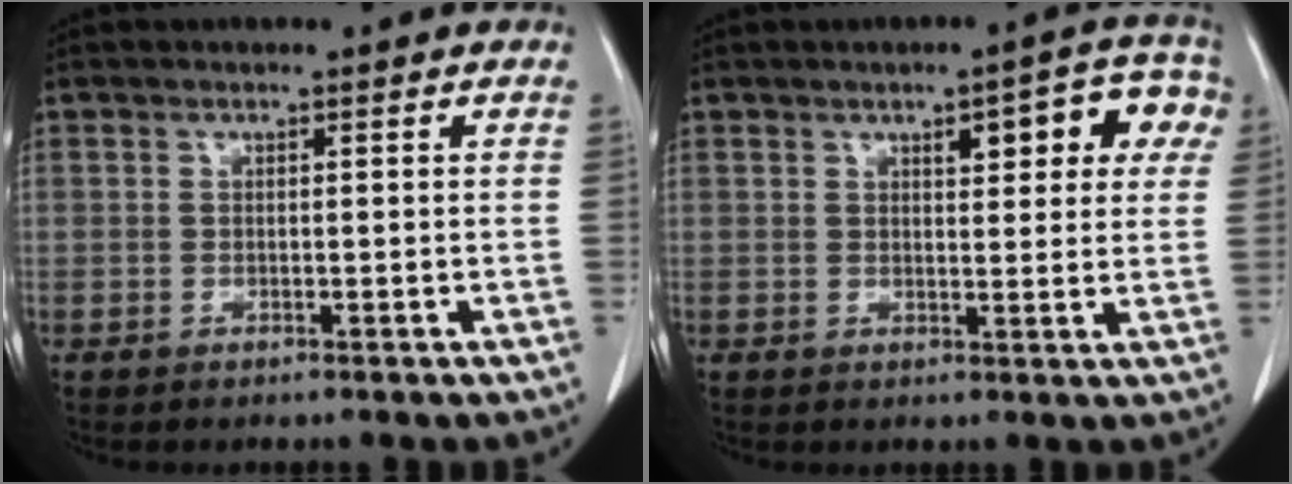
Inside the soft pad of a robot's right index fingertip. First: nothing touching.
{"total": 8.5, "force": [3.4, 3.0, 7.2], "torque": [-0.075, 0.021, 0.039]}